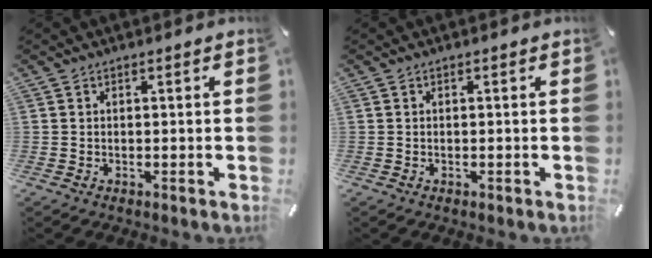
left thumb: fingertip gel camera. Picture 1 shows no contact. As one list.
[{"total": 0.0}]